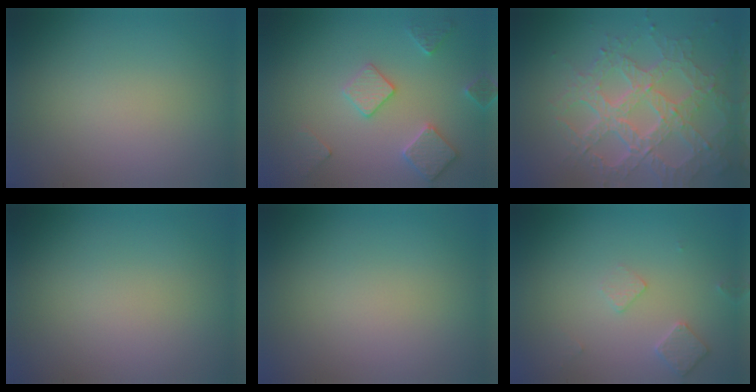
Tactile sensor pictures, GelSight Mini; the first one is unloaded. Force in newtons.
{"total": 2.9, "press": 2.8, "slide": 0.5}
{"total": 7.0, "press": 5.1, "slide": 4.8}
{"total": 0.0}
{"total": 0.0}
{"total": 1.8, "press": 1.8, "slide": 0.3}